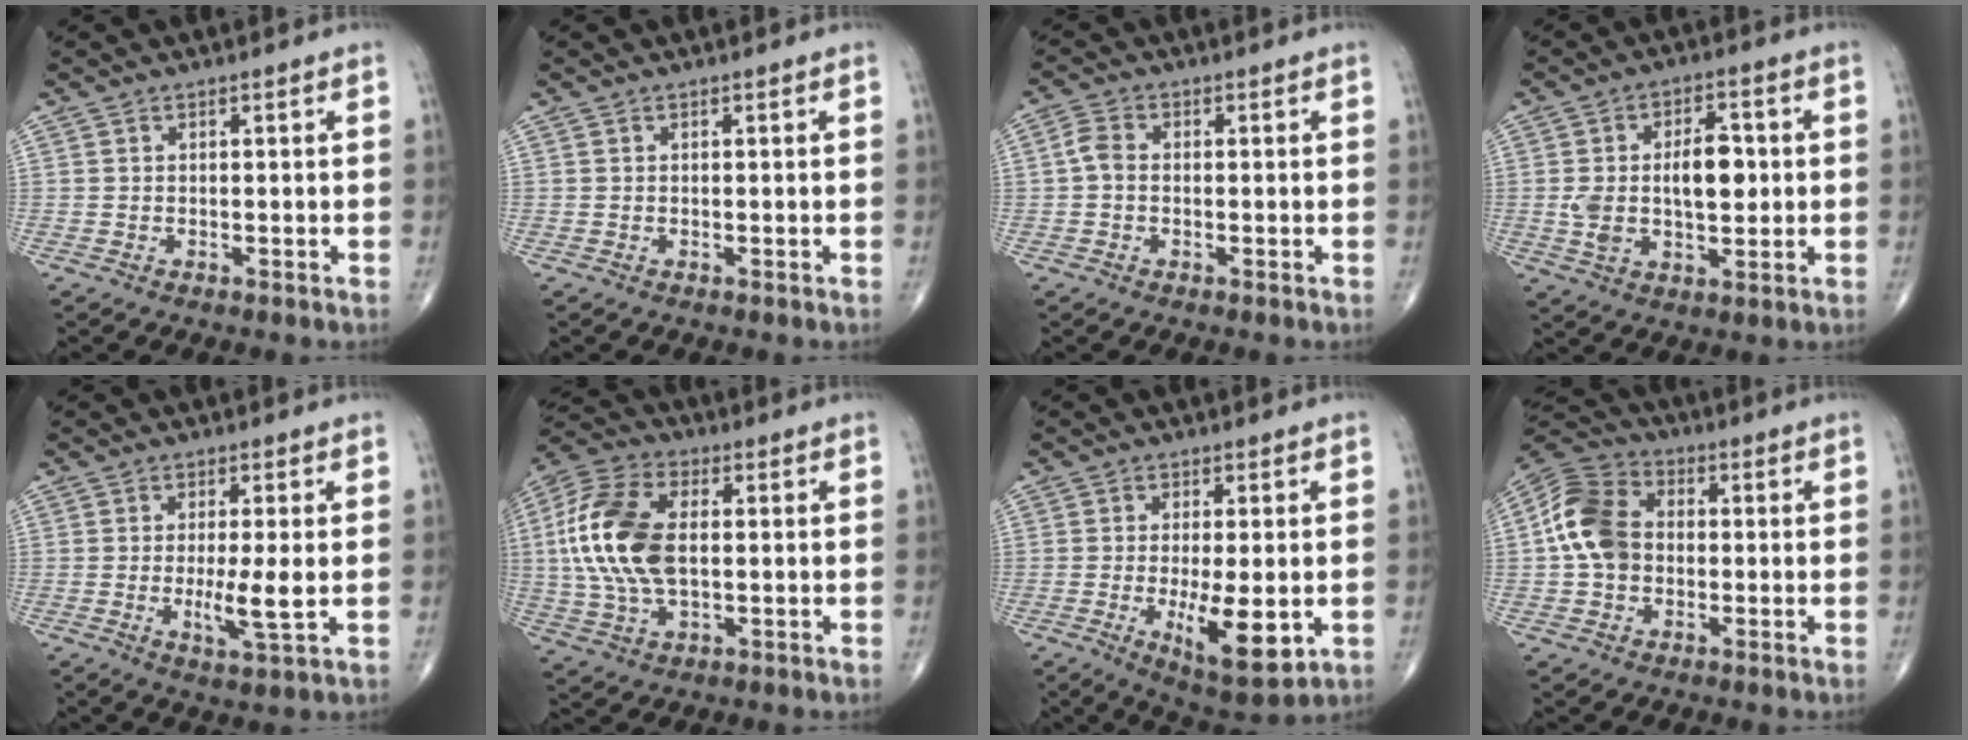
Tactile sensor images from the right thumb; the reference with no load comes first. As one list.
[{"total": 0.0}, {"total": 3.0, "force": [-0.2, 2.1, 2.1], "torque": [-0.040, 0.012, -0.010]}, {"total": 11.5, "force": [0.6, 6.2, 9.6], "torque": [-0.154, 0.014, 0.017]}, {"total": 6.2, "force": [-0.4, 0.8, 6.1], "torque": [-0.116, -0.017, -0.010]}, {"total": 17.1, "force": [1.1, 9.5, 14.2], "torque": [-0.308, 0.012, 0.018]}, {"total": 11.0, "force": [-2.1, 3.7, 10.1], "torque": [-0.155, -0.025, -0.026]}, {"total": 11.3, "force": [-0.1, 8.6, 7.3], "torque": [-0.131, 0.031, -0.013]}]